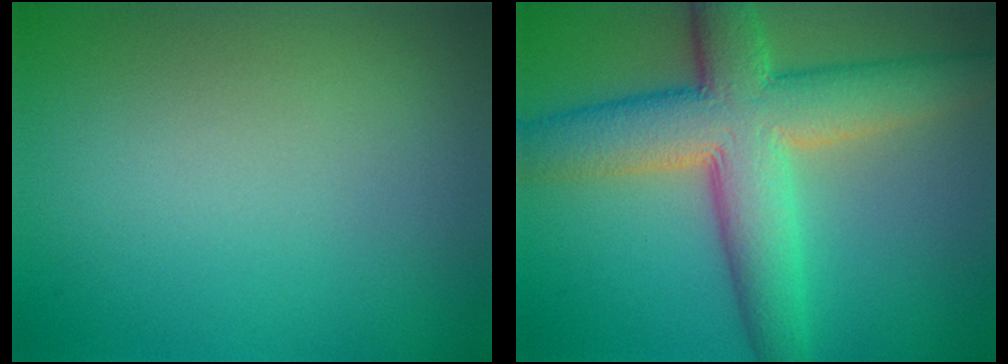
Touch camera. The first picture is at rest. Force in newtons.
{"total": 9.7, "press": 9.7, "slide": 0.4}